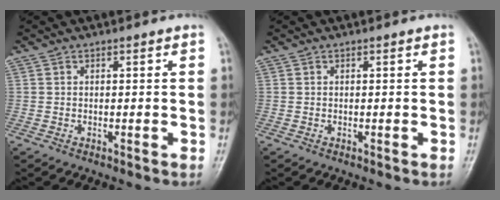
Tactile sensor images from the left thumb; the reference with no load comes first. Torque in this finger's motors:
{"motor_torque": [-0.14, -0.06, 0.00, 0.05, 0.00]}